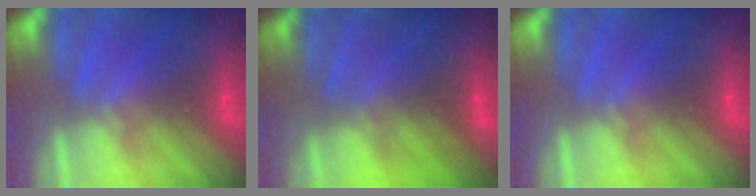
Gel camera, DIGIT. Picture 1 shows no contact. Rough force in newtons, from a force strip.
{"total": 2.0}
{"total": 0.0}